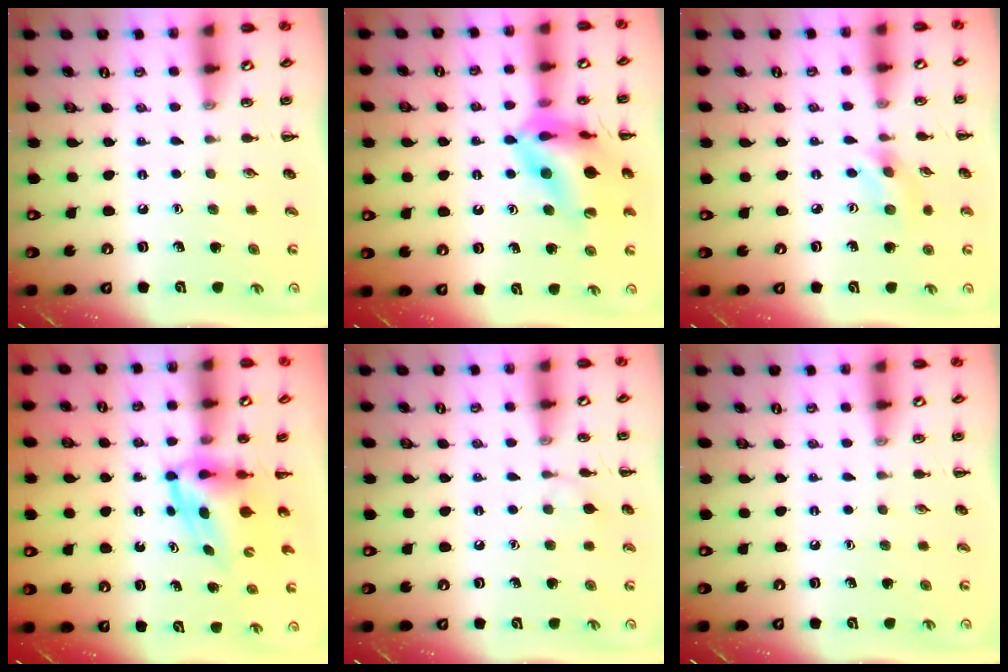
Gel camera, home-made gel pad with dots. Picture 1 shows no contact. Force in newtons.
{"total": 16.9, "press": 16.6, "slide": 3.3}
{"total": 2.8, "press": 2.7, "slide": 0.9}
{"total": 5.0, "press": 4.9, "slide": 1.1}
{"total": 4.7, "press": 4.3, "slide": 1.8}
{"total": 0.0}